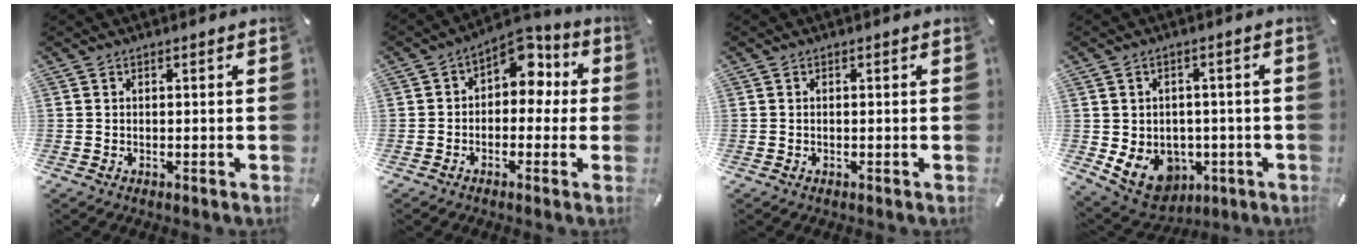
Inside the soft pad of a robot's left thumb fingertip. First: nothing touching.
{"total": 8.4, "force": [3.0, 6.0, 5.1], "torque": [-0.067, -0.018, 0.050]}
{"total": 0.0}
{"total": 9.5, "force": [-2.3, 8.0, 4.4], "torque": [-0.086, 0.001, -0.037]}